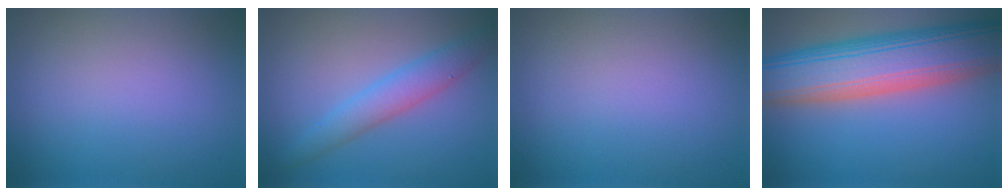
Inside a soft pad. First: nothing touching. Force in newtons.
{"total": 3.4, "press": 3.4, "slide": 0.1}
{"total": 0.0}
{"total": 12.0, "press": 12.0, "slide": 0.7}